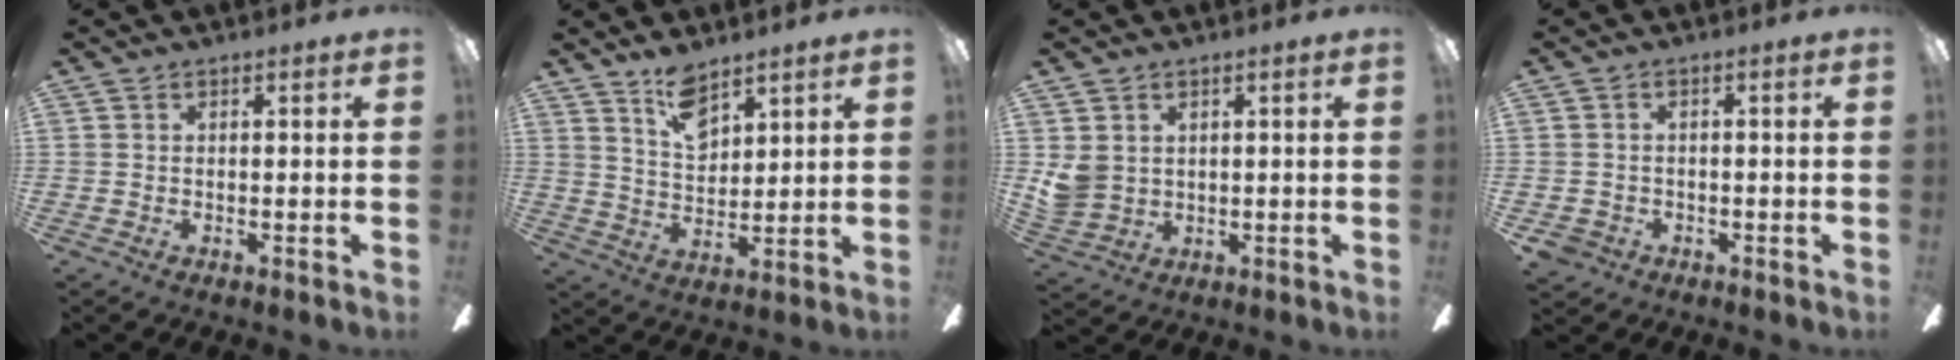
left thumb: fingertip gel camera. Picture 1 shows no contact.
{"total": 8.8, "force": [6.7, 4.1, 3.9], "torque": [-0.064, -0.034, 0.121]}
{"total": 4.8, "force": [1.8, 4.1, 1.6], "torque": [-0.031, 0.002, 0.040]}
{"total": 2.8, "force": [-1.5, 2.2, 0.8], "torque": [-0.027, 0.003, -0.032]}